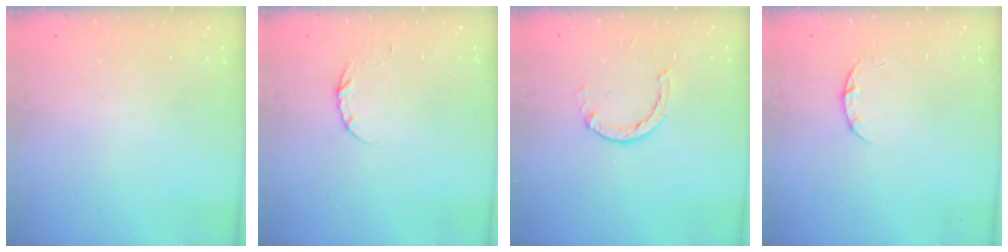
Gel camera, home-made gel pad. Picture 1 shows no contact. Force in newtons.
{"total": 3.4, "press": 3.4, "slide": 0.4}
{"total": 2.0, "press": 2.0, "slide": 0.2}
{"total": 3.2, "press": 3.2, "slide": 0.3}